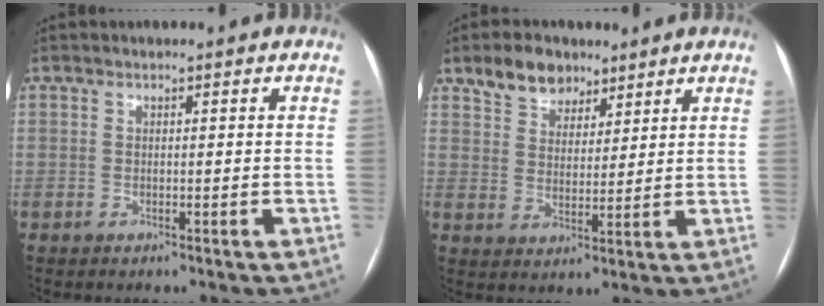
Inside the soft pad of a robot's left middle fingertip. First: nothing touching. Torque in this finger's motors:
{"motor_torque": [0.12, -0.12, 0.04, 0.00]}